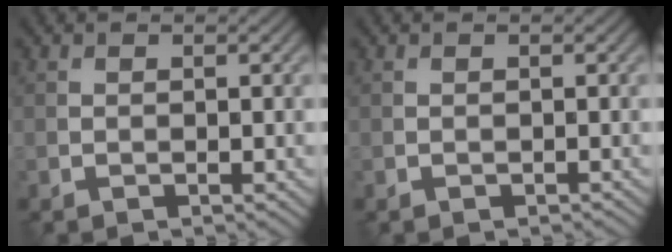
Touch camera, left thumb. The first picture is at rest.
{"total": 0.0}